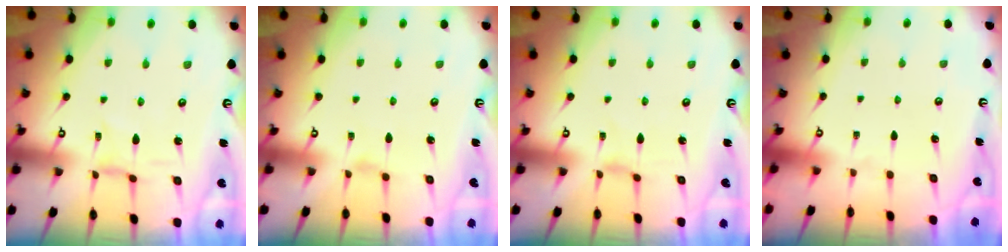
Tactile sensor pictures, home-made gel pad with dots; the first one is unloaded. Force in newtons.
{"total": 1.0, "press": 0.9, "slide": 0.3}
{"total": 0.6, "press": 0.6, "slide": 0.2}
{"total": 0.0}